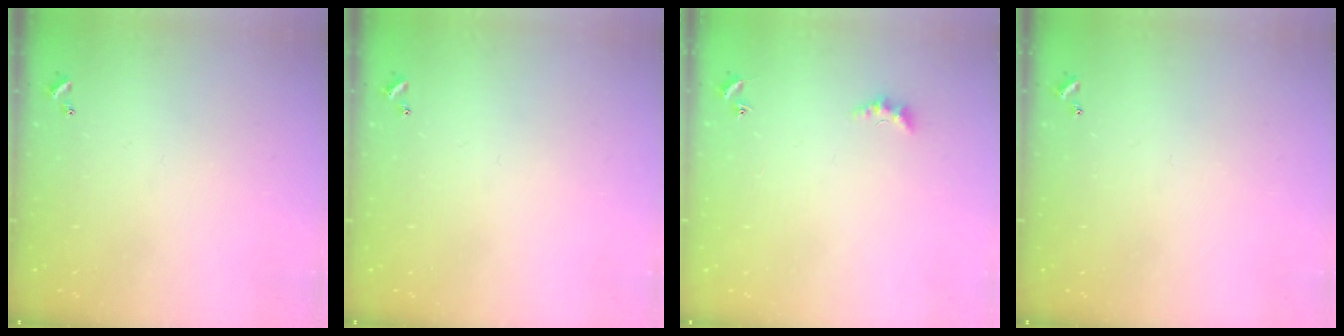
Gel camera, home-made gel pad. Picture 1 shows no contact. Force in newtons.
{"total": 0.0}
{"total": 2.4, "press": 2.4, "slide": 0.6}
{"total": 0.0}